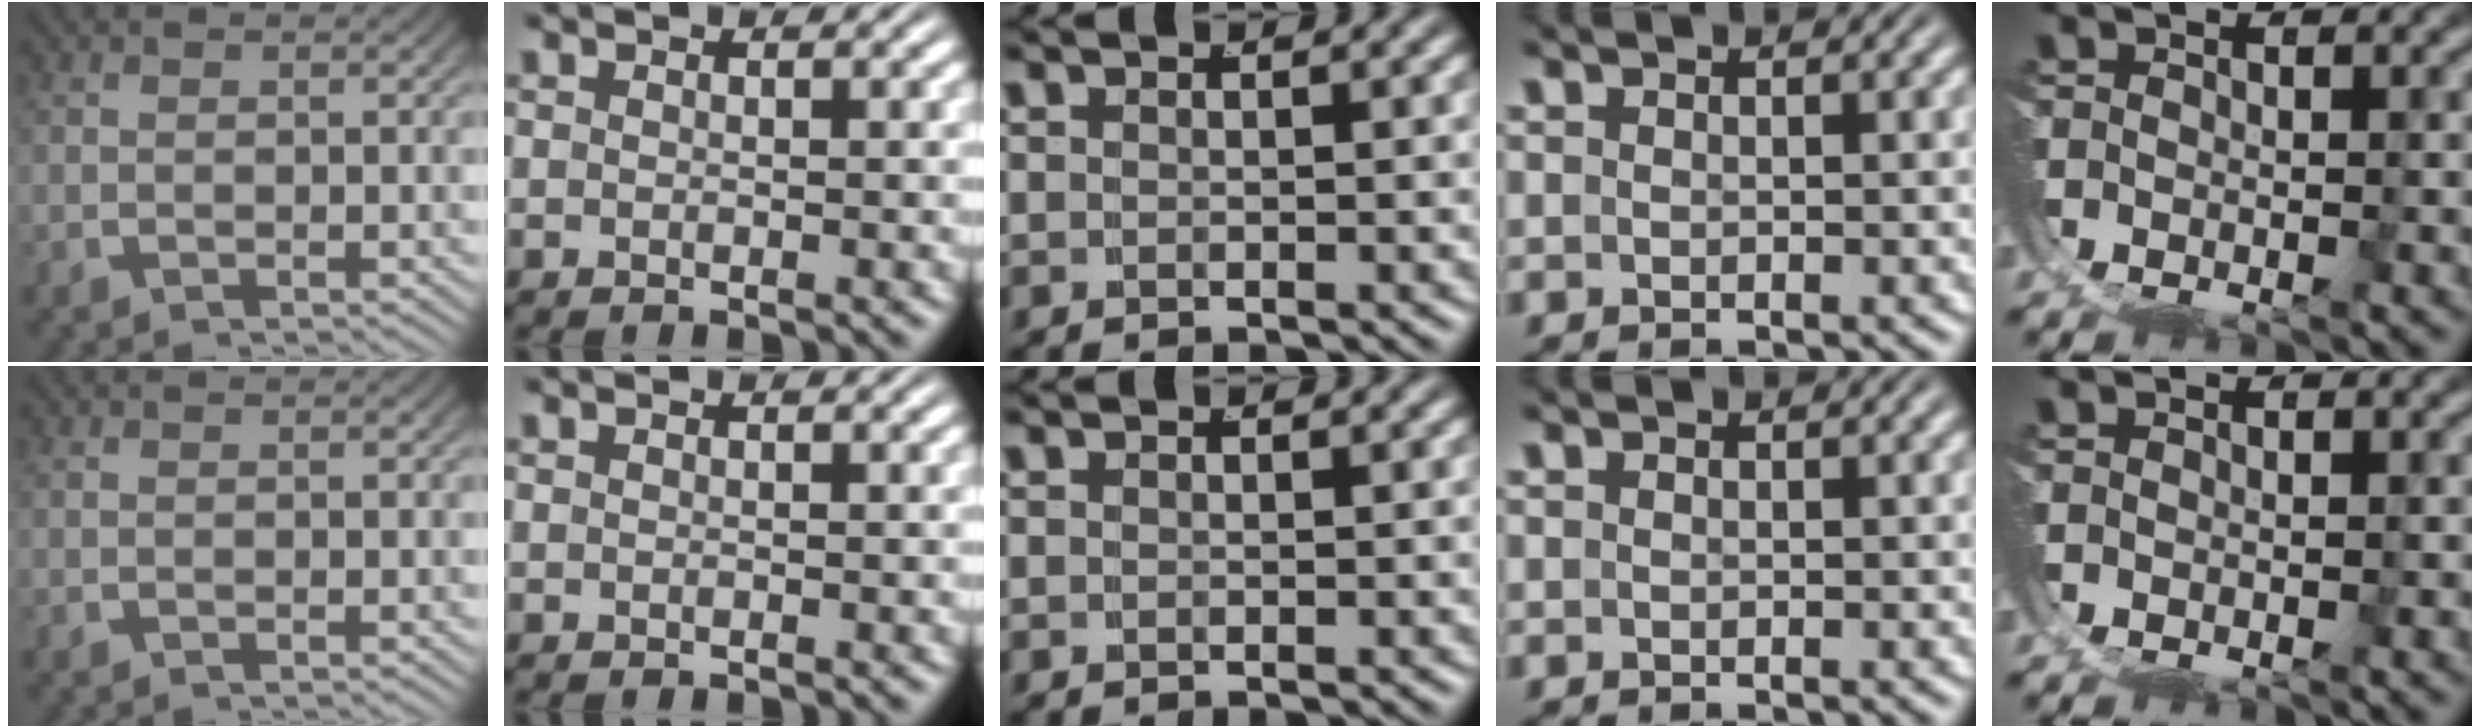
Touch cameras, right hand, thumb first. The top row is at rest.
{}